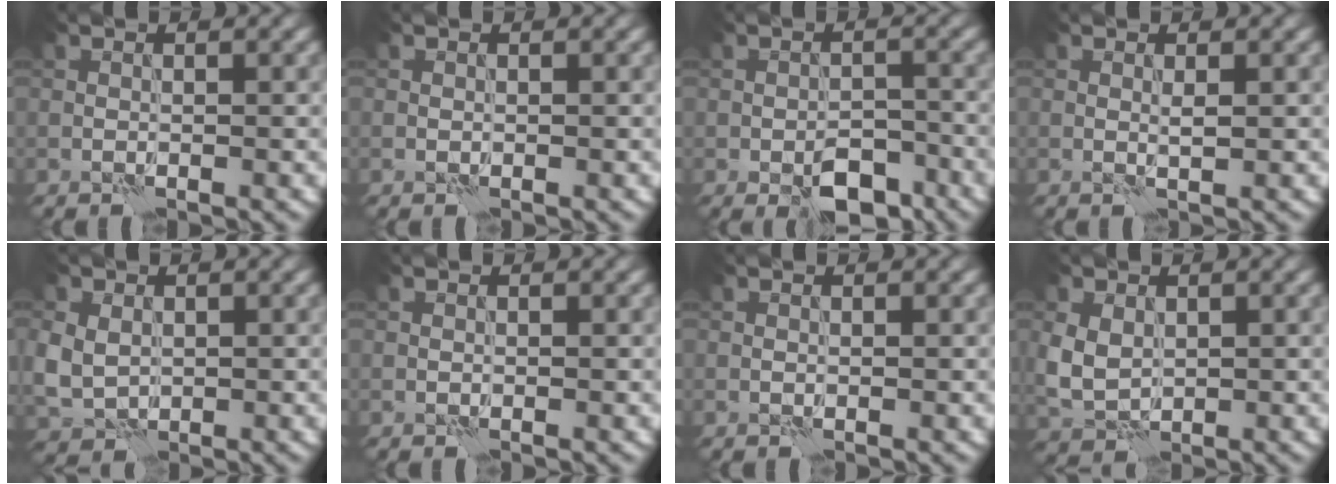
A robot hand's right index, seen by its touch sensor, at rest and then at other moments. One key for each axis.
{"total": 0.0}
{"total": 4.8, "fx": -3.0, "fy": 2.3, "fz": 3.0, "tx": -0.040, "ty": 0.000, "tz": -0.046}
{"total": 0.7, "fx": 0.5, "fy": 0.0, "fz": 0.5, "tx": -0.011, "ty": -0.001, "tz": 0.006}
{"total": 3.8, "fx": 0.2, "fy": 3.2, "fz": 1.9, "tx": -0.053, "ty": -0.007, "tz": 0.012}
{"total": 0.0}
{"total": 0.0}
{"total": 3.7, "fx": 0.6, "fy": 3.0, "fz": 2.2, "tx": -0.058, "ty": -0.005, "tz": 0.014}